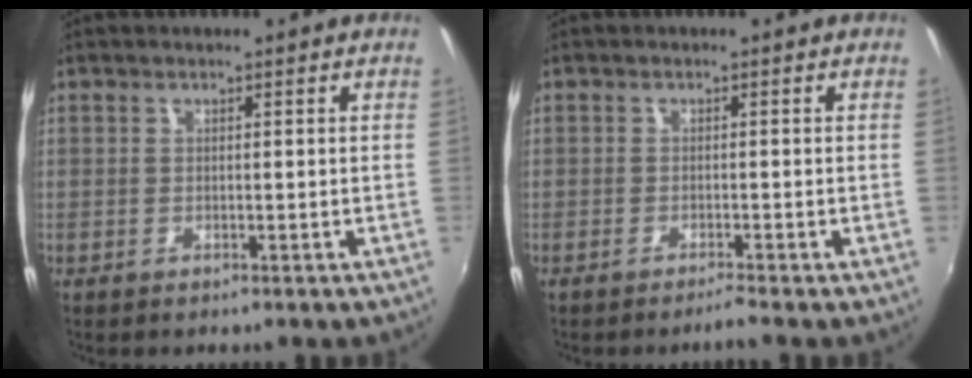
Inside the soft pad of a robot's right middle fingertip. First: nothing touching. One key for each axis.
{"total": 1.5, "fx": -1.3, "fy": -0.4, "fz": 0.6, "tx": -0.014, "ty": -0.004, "tz": -0.026}